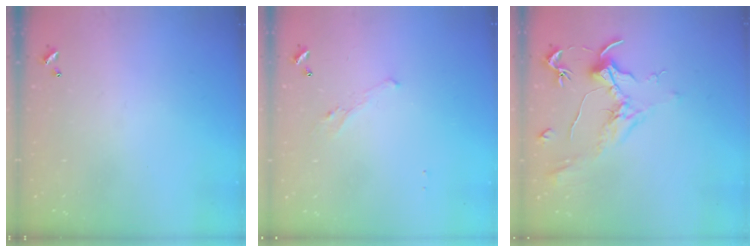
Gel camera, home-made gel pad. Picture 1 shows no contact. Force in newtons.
{"total": 0.8, "press": 0.4, "slide": 0.7}
{"total": 1.9, "press": 1.7, "slide": 0.9}